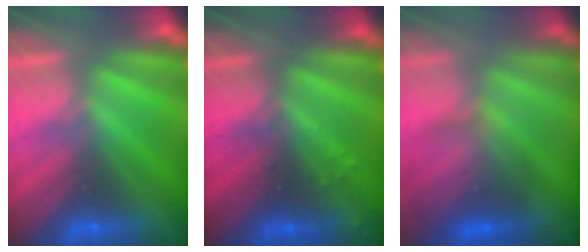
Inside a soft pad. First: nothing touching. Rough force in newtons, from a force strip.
{"total": 2.9}
{"total": 4.0}